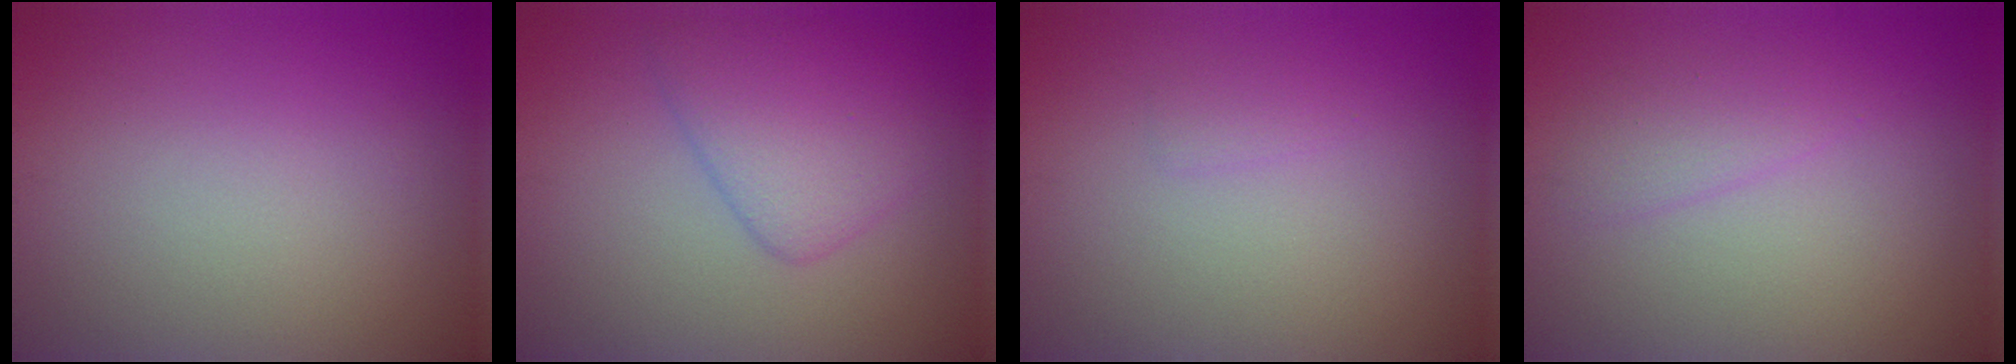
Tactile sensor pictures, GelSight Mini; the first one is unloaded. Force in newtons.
{"total": 4.2, "press": 4.2, "slide": 0.1}
{"total": 0.7, "press": 0.7, "slide": 0.1}
{"total": 1.6, "press": 1.6, "slide": 0.1}